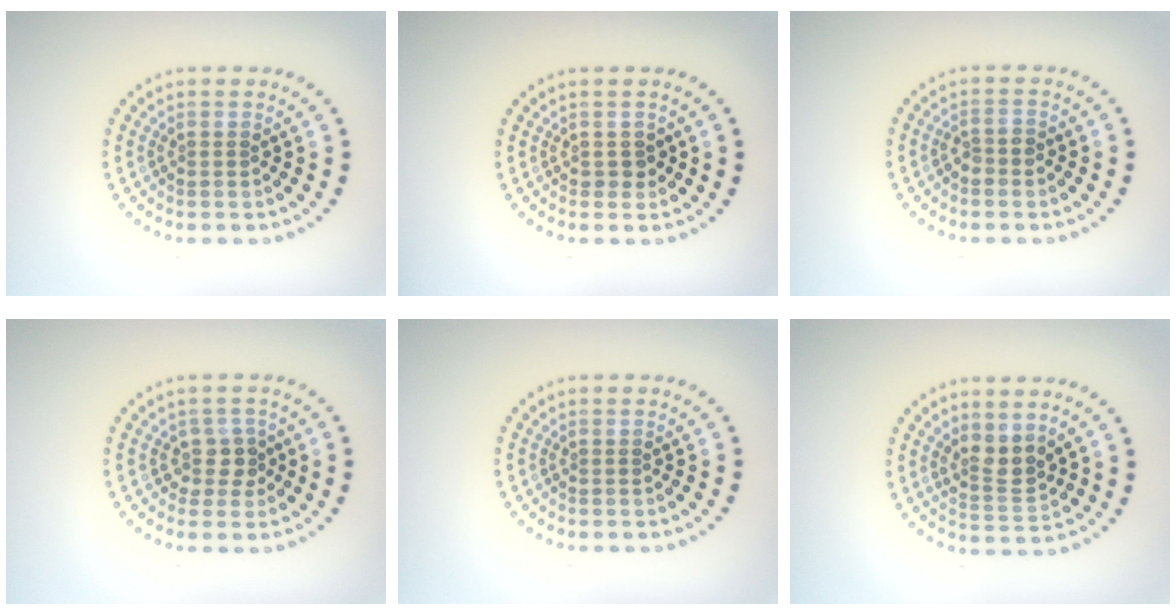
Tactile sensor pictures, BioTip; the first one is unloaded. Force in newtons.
{"total": 1.0, "press": 1.0, "slide": 0.4}
{"total": 1.4, "press": 1.2, "slide": 0.7}
{"total": 2.2, "press": 1.7, "slide": 1.4}
{"total": 0.0}
{"total": 2.5, "press": 2.0, "slide": 1.4}